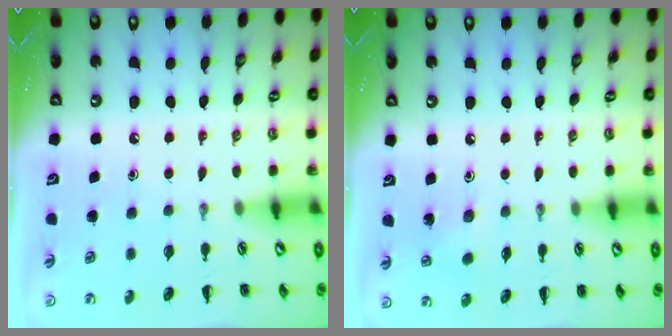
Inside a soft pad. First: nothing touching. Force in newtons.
{"total": 2.8, "press": 2.7, "slide": 0.8}